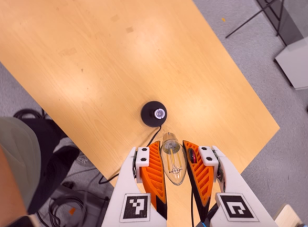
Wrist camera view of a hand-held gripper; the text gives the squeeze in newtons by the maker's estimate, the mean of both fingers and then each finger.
{"total": 15.7, "left": 17.0, "right": 14.4}